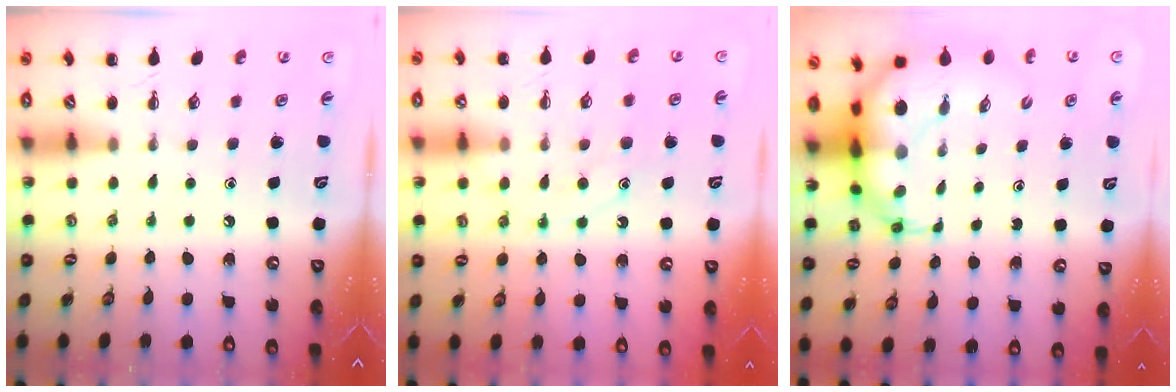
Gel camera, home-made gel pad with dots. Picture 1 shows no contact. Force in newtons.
{"total": 11.8, "press": 11.8, "slide": 0.9}
{"total": 8.7, "press": 8.4, "slide": 2.3}